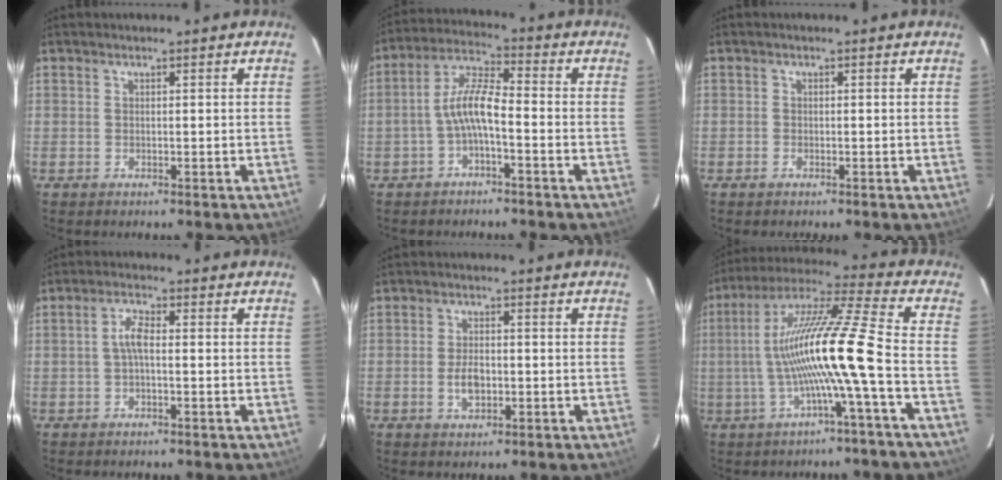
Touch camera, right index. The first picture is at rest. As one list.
[{"total": 6.6, "force": [-2.5, 1.6, 5.9], "torque": [-0.132, 0.018, -0.047]}, {"total": 0.7, "force": [-0.5, 0.4, 0.2], "torque": [-0.003, 0.002, -0.012]}, {"total": 3.1, "force": [-0.3, 1.0, 3.0], "torque": [-0.062, 0.009, -0.006]}, {"total": 4.1, "force": [-1.1, 2.3, 3.2], "torque": [-0.064, -0.001, -0.015]}, {"total": 15.4, "force": [-3.3, -1.5, 15.0], "torque": [-0.269, 0.002, -0.061]}]